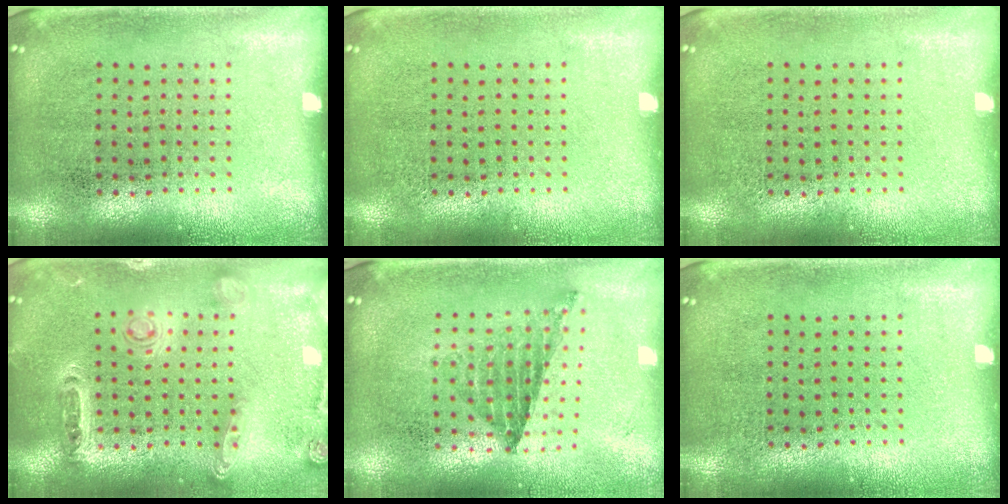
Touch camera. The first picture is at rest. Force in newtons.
{"total": 0.0}
{"total": 0.0}
{"total": 1.4, "press": 1.4, "slide": 0.3}
{"total": 0.7, "press": 0.7, "slide": 0.1}
{"total": 0.0}